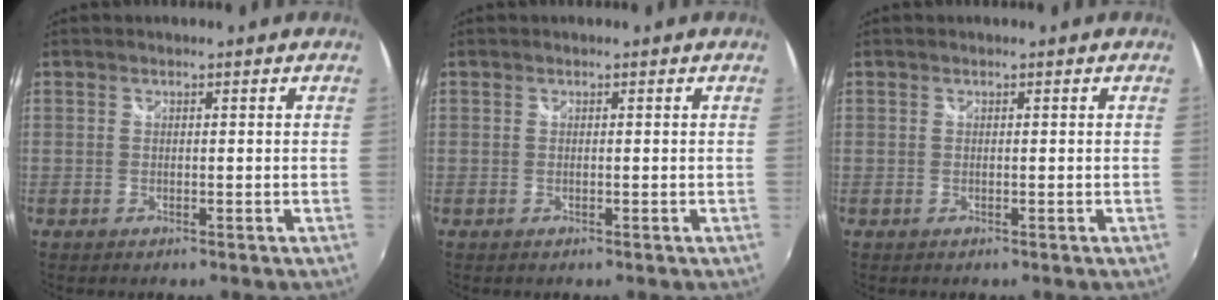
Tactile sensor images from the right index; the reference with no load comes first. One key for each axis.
{"total": 0.0}
{"total": 0.0}